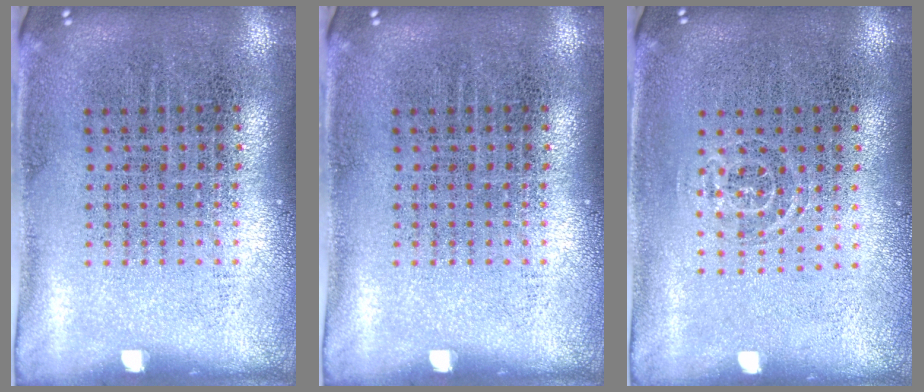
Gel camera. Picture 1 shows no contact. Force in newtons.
{"total": 0.0}
{"total": 0.8, "press": 0.6, "slide": 0.6}